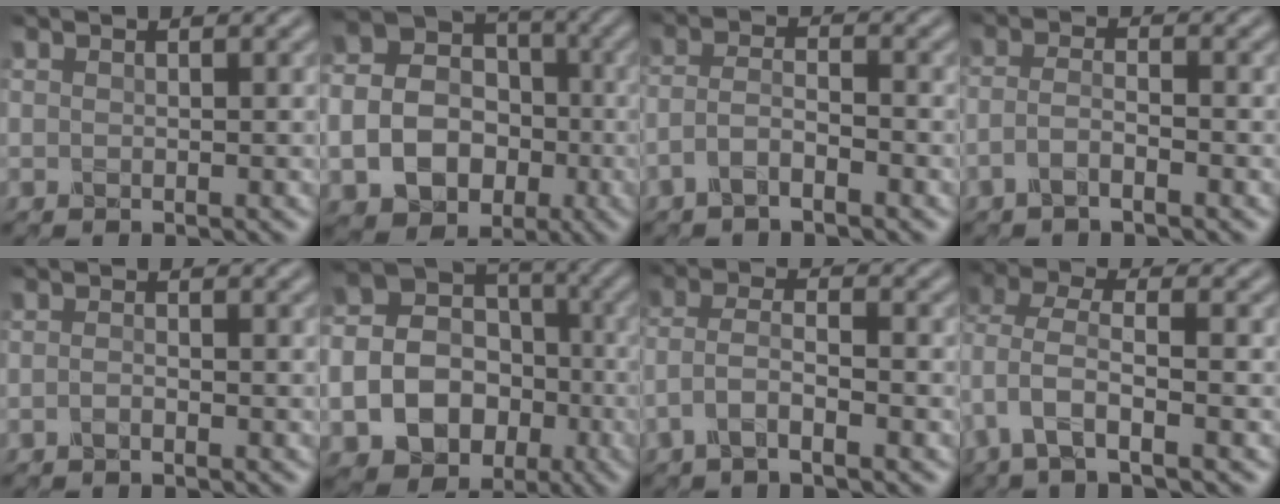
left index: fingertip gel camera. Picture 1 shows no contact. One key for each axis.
{"total": 10.6, "fx": -2.6, "fy": 8.8, "fz": 5.3, "tx": -0.092, "ty": -0.029, "tz": -0.052}
{"total": 2.5, "fx": -1.5, "fy": 0.8, "fz": 1.8, "tx": -0.042, "ty": 0.006, "tz": -0.038}
{"total": 2.0, "fx": -1.1, "fy": 0.6, "fz": 1.6, "tx": -0.033, "ty": 0.004, "tz": -0.029}
{"total": 0.8, "fx": -0.5, "fy": 0.2, "fz": 0.6, "tx": -0.013, "ty": -0.001, "tz": -0.011}
{"total": 16.8, "fx": -5.3, "fy": 14.6, "fz": 6.2, "tx": -0.150, "ty": -0.033, "tz": -0.093}
{"total": 3.5, "fx": -1.7, "fy": 1.0, "fz": 2.9, "tx": -0.062, "ty": 0.006, "tz": -0.040}
{"total": 4.8, "fx": -1.6, "fy": 2.1, "fz": 3.9, "tx": -0.089, "ty": 0.000, "tz": -0.041}